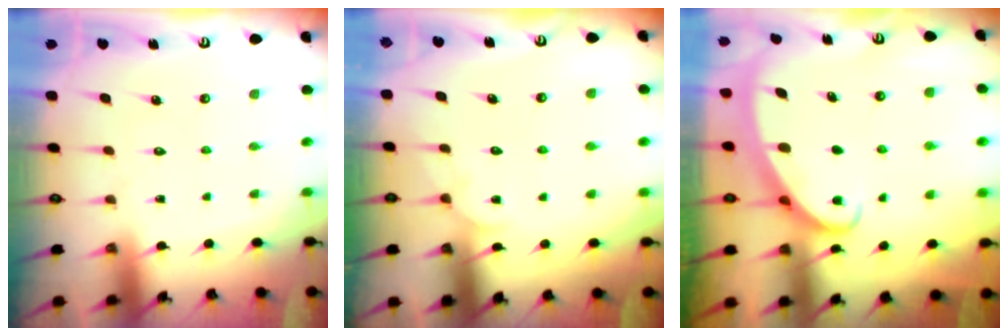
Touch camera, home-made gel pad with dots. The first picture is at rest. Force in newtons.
{"total": 3.0, "press": 3.0, "slide": 0.3}
{"total": 2.6, "press": 2.6, "slide": 0.4}